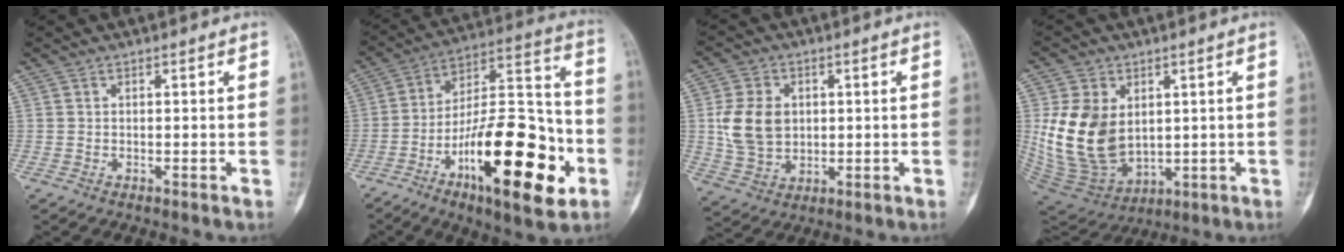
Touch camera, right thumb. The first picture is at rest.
{"total": 27.5, "force": [-10.4, 10.0, 23.4], "torque": [-0.365, 0.052, -0.160]}
{"total": 10.5, "force": [1.2, 8.0, 6.7], "torque": [-0.108, -0.005, 0.031]}
{"total": 15.9, "force": [2.1, 11.3, 11.1], "torque": [-0.186, -0.020, 0.064]}